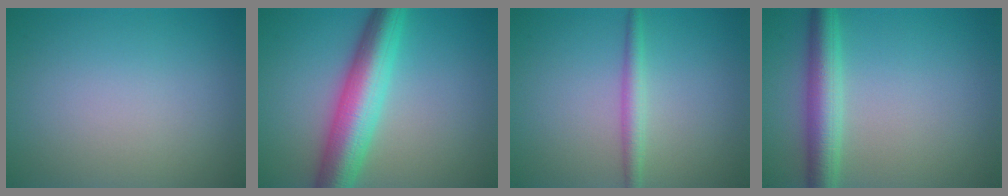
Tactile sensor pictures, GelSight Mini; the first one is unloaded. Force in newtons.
{"total": 7.7, "press": 7.7, "slide": 0.1}
{"total": 2.0, "press": 2.0, "slide": 0.0}
{"total": 4.4, "press": 4.4, "slide": 0.1}